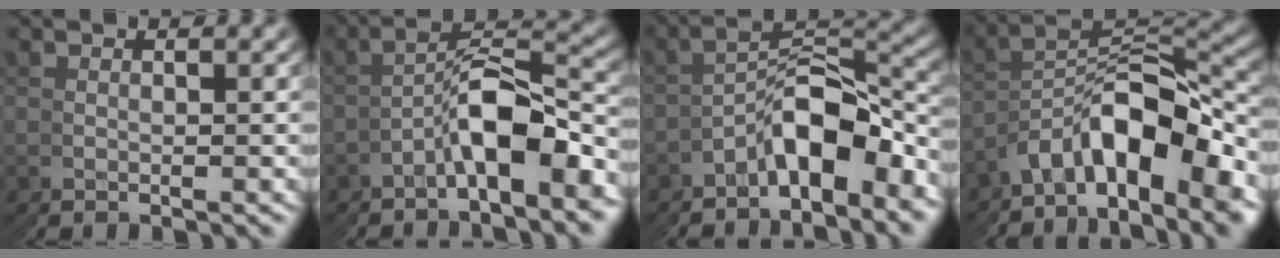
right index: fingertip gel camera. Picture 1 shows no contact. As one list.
[{"total": 5.8, "force": [-2.7, 2.1, 4.7], "torque": [-0.067, 0.001, -0.041]}, {"total": 6.5, "force": [-4.5, 2.6, 3.8], "torque": [-0.047, 0.001, -0.065]}, {"total": 9.7, "force": [-2.7, 5.4, 7.5], "torque": [-0.127, -0.018, -0.034]}]